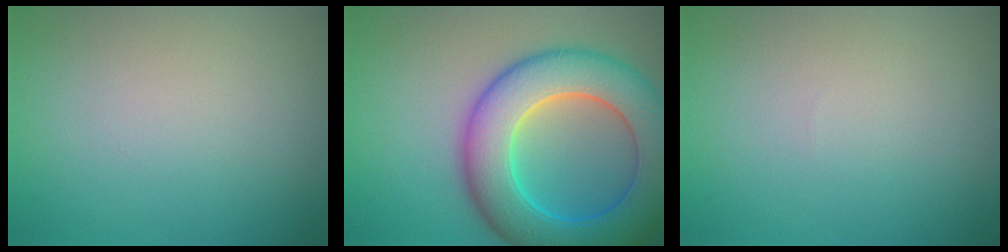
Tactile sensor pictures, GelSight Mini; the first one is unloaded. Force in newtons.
{"total": 11.0, "press": 11.0, "slide": 0.2}
{"total": 0.0}